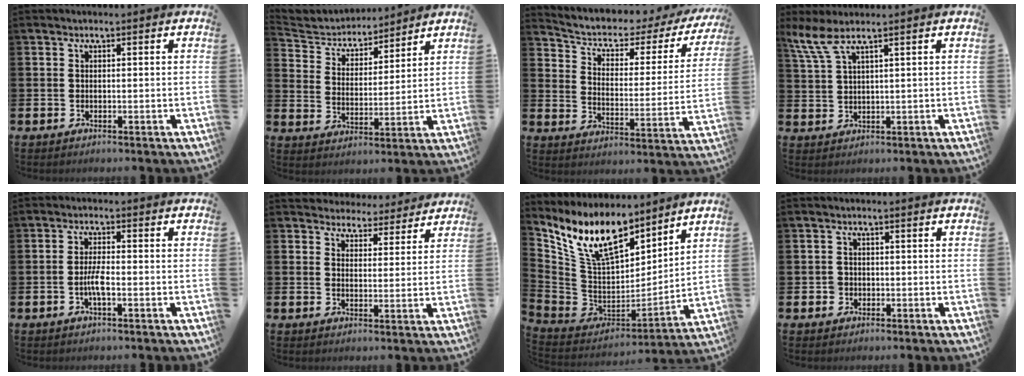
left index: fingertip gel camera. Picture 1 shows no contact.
{"total": 5.0, "force": [4.7, 1.5, 0.3], "torque": [-0.039, -0.034, 0.079]}
{"total": 4.6, "force": [3.6, 2.2, 2.0], "torque": [-0.067, -0.028, 0.052]}
{"total": 4.6, "force": [3.2, 0.6, 3.2], "torque": [-0.077, -0.001, 0.059]}
{"total": 2.6, "force": [-0.8, 0.6, 2.4], "torque": [-0.058, 0.003, -0.016]}
{"total": 4.0, "force": [3.8, 1.2, -0.3], "torque": [-0.004, -0.032, 0.066]}
{"total": 12.4, "force": [9.6, 5.1, 6.0], "torque": [-0.166, -0.041, 0.180]}
{"total": 1.5, "force": [-0.3, 1.4, 0.1], "torque": [-0.005, 0.007, -0.010]}